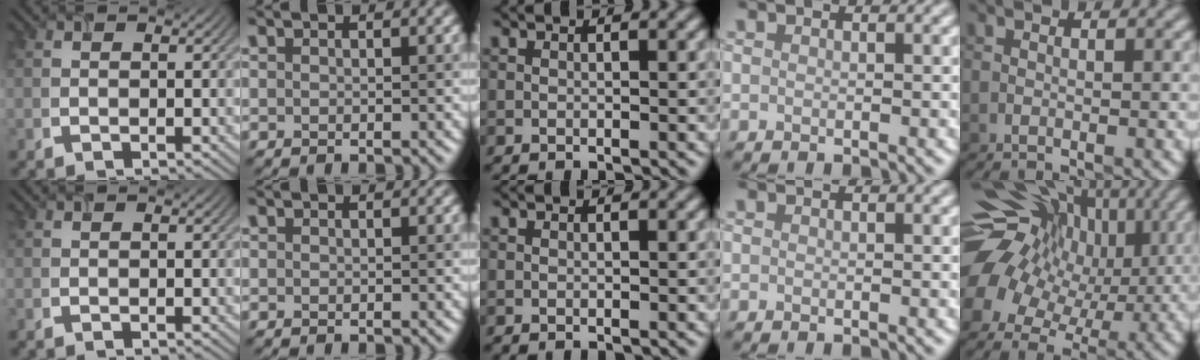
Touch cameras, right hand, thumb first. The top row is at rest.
{"little": {"total": 15.5, "force": [1.9, 12.6, 8.8], "torque": [-0.173, 0.025, 0.021]}}